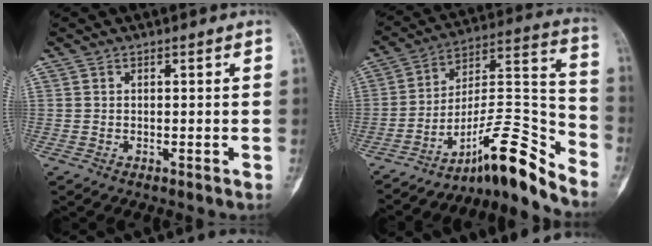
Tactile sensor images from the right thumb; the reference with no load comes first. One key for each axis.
{"total": 15.9, "fx": -12.4, "fy": 2.8, "fz": 9.5, "tx": -0.126, "ty": 0.136, "tz": -0.205}